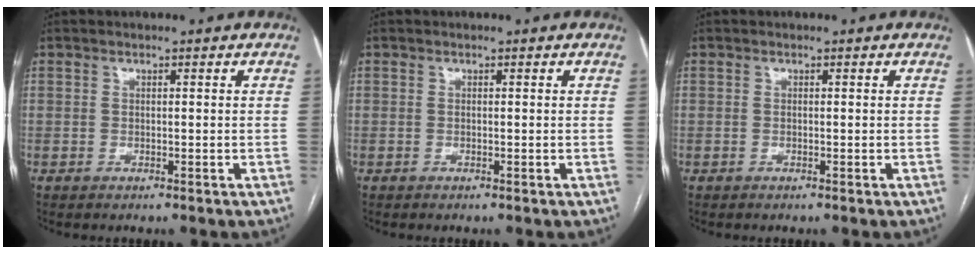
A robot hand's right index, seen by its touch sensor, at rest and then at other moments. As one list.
[{"total": 0.0}, {"total": 0.0}]